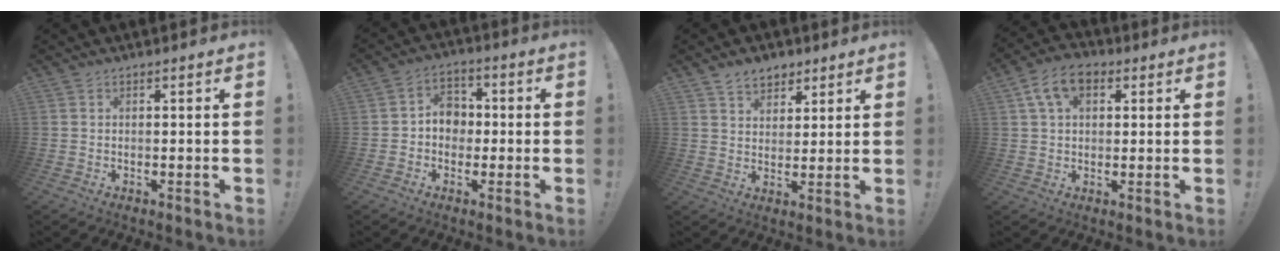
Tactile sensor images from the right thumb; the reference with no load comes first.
{"total": 7.3, "force": [-0.5, 6.3, 3.6], "torque": [-0.054, 0.014, -0.006]}
{"total": 6.4, "force": [4.5, 4.4, 1.5], "torque": [-0.011, -0.028, 0.083]}
{"total": 9.5, "force": [3.6, 5.9, 6.6], "torque": [-0.110, 0.007, 0.071]}